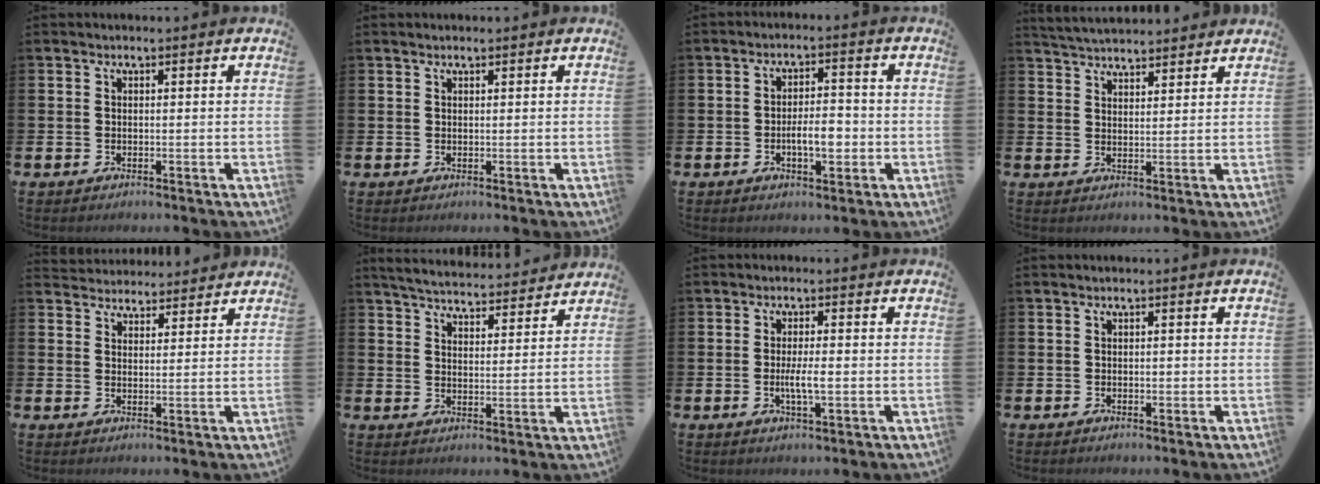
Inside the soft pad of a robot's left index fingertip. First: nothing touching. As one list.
[{"total": 0.6, "force": [0.5, 0.1, 0.2], "torque": [-0.004, 0.001, 0.009]}, {"total": 4.4, "force": [-1.2, 1.9, 3.8], "torque": [-0.061, 0.003, -0.027]}, {"total": 4.1, "force": [4.0, 0.4, 0.0], "torque": [-0.021, -0.016, 0.076]}, {"total": 3.6, "force": [3.5, 0.9, -0.5], "torque": [-0.004, -0.016, 0.065]}, {"total": 5.2, "force": [5.2, 0.5, 0.5], "torque": [-0.029, -0.038, 0.091]}, {"total": 3.3, "force": [-0.6, 0.8, 3.2], "torque": [-0.056, -0.004, -0.010]}, {"total": 0.7, "force": [-0.2, 0.4, 0.5], "torque": [-0.010, 0.002, -0.005]}]